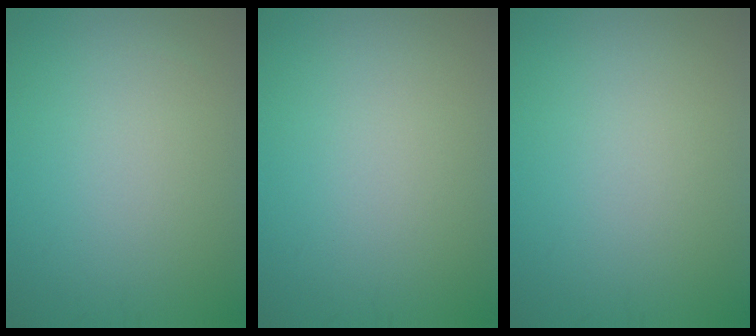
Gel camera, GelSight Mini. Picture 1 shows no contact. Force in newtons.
{"total": 0.0}
{"total": 0.0}